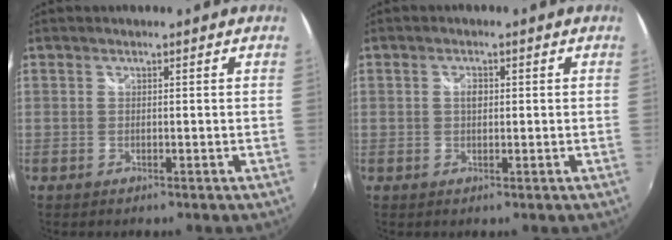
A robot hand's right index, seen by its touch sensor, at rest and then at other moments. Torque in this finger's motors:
{"motor_torque": [0.73, 0.16, 0.25, 0.04]}